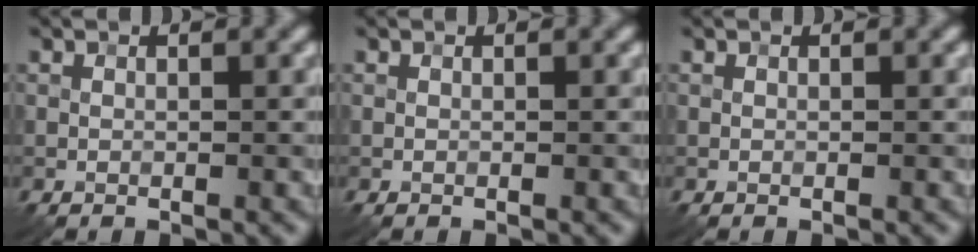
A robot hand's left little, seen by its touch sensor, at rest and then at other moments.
{"total": 0.0}
{"total": 0.0}